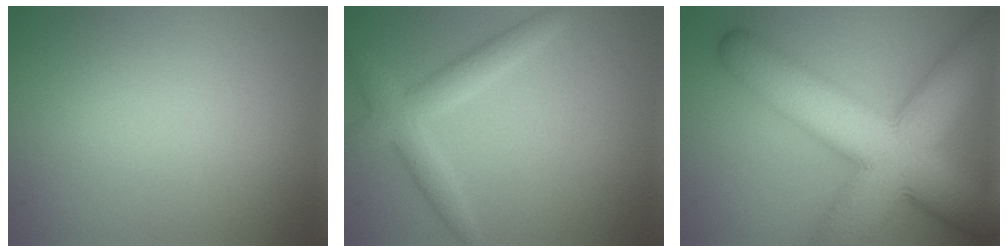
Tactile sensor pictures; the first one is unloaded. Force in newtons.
{"total": 3.5, "press": 3.5, "slide": 0.0}
{"total": 13.7, "press": 13.7, "slide": 0.3}